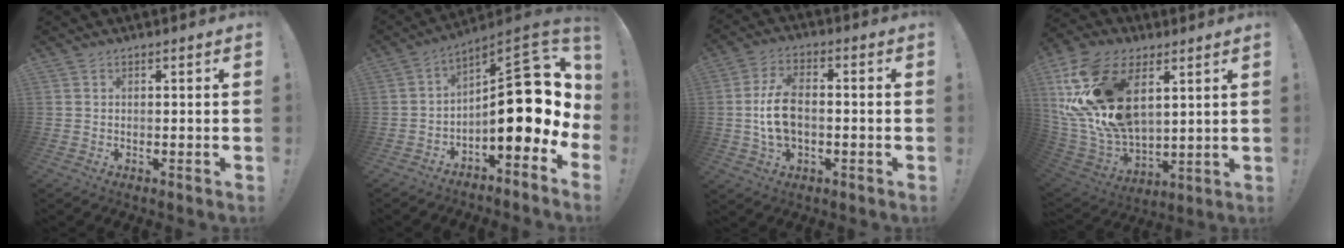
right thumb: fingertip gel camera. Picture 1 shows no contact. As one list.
[{"total": 19.2, "force": [-0.1, 8.5, 17.2], "torque": [-0.230, -0.007, 0.004]}, {"total": 10.5, "force": [-1.1, 6.6, 8.1], "torque": [-0.152, 0.005, -0.017]}, {"total": 26.0, "force": [9.1, 16.3, 18.1], "torque": [-0.377, -0.039, 0.178]}]